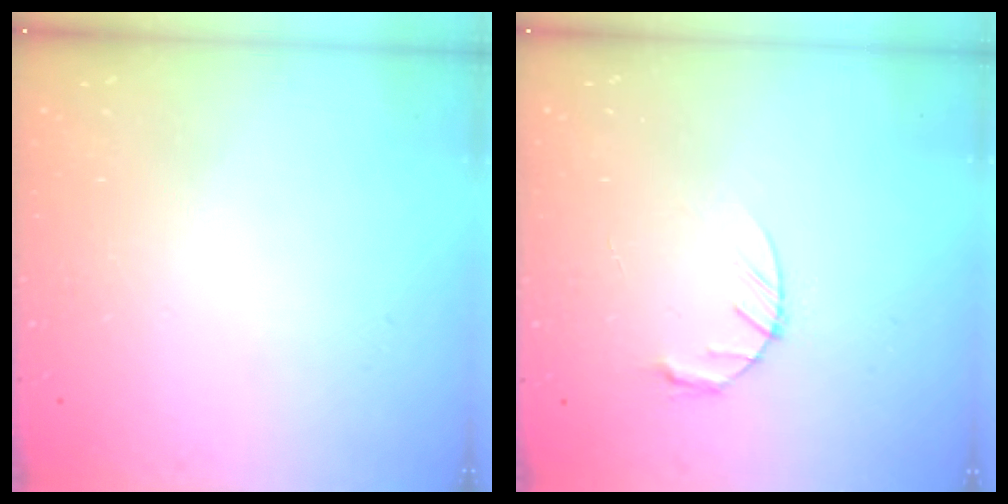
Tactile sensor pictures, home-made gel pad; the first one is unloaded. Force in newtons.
{"total": 3.0, "press": 3.0, "slide": 0.5}